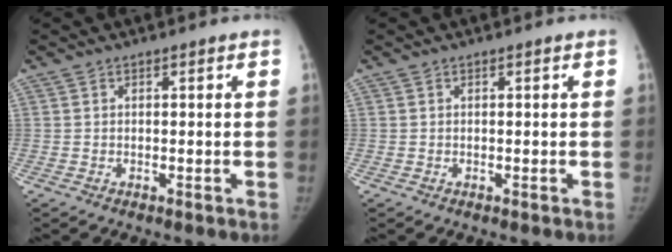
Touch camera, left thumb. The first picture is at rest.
{"total": 0.0}